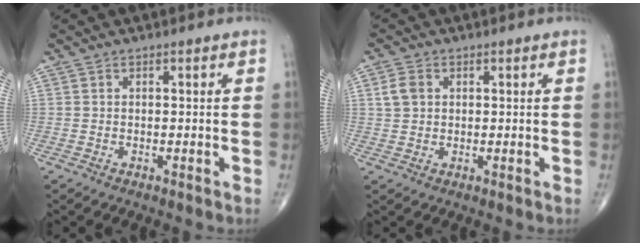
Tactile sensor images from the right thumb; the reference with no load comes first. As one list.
[{"total": 3.5, "force": [0.9, 2.7, 2.0], "torque": [-0.034, 0.004, 0.018]}]